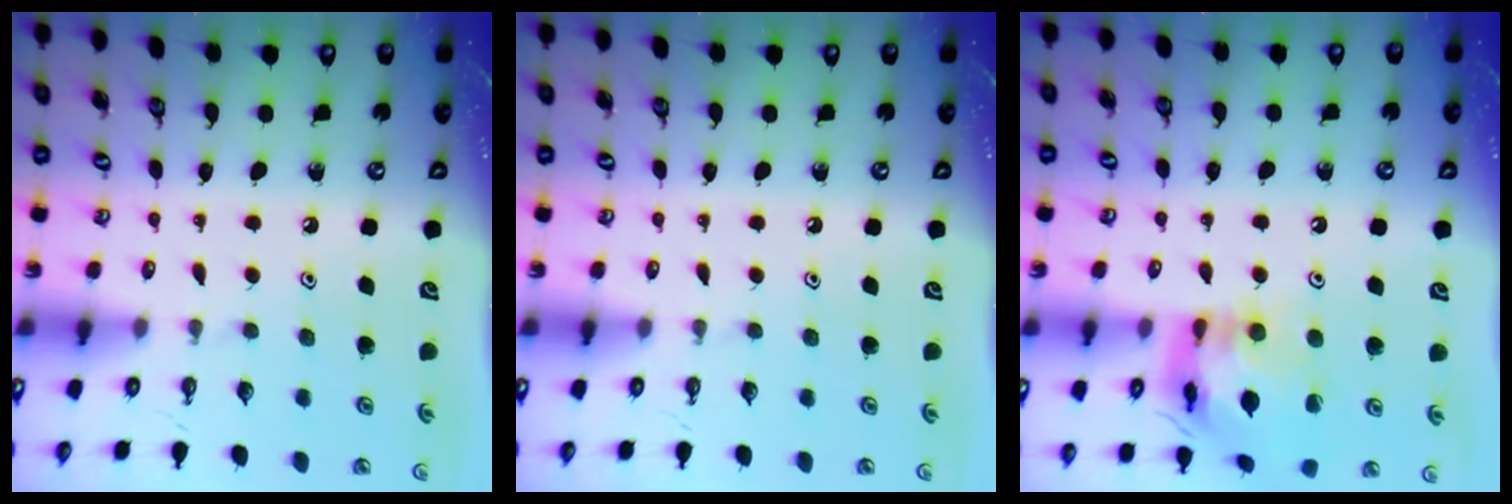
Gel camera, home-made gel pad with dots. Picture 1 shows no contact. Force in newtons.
{"total": 0.0}
{"total": 15.8, "press": 15.7, "slide": 1.7}